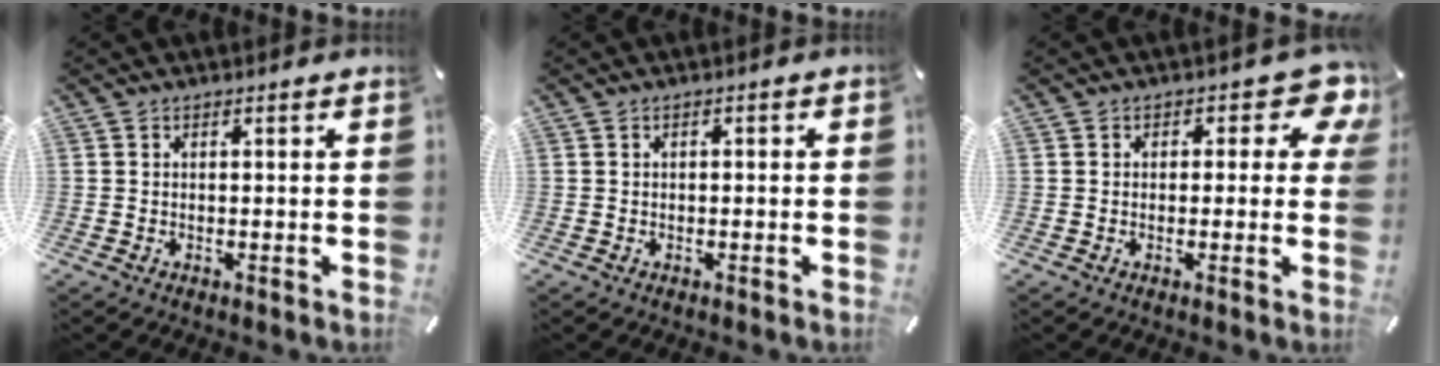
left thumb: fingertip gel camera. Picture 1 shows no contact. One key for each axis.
{"total": 0.8, "fx": -0.3, "fy": 0.5, "fz": 0.5, "tx": -0.009, "ty": 0.001, "tz": -0.007}
{"total": 6.7, "fx": 2.6, "fy": 4.0, "fz": 4.7, "tx": -0.047, "ty": -0.011, "tz": 0.039}